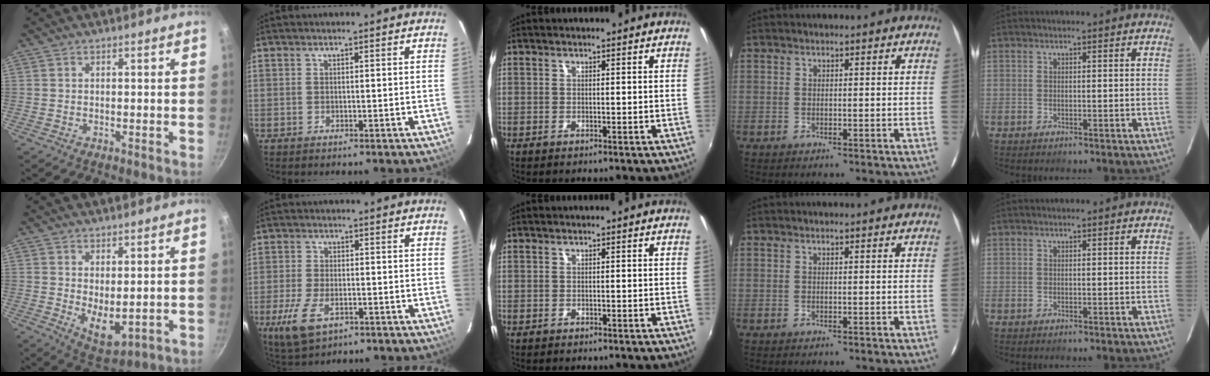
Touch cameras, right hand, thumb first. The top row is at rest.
{"thumb": {"total": 7.0, "force": [0.8, 3.5, 6.0], "torque": [-0.082, -0.026, 0.030]}, "index": {"total": 8.7, "force": [-4.1, 4.4, 6.4], "torque": [-0.153, -0.020, -0.074]}}